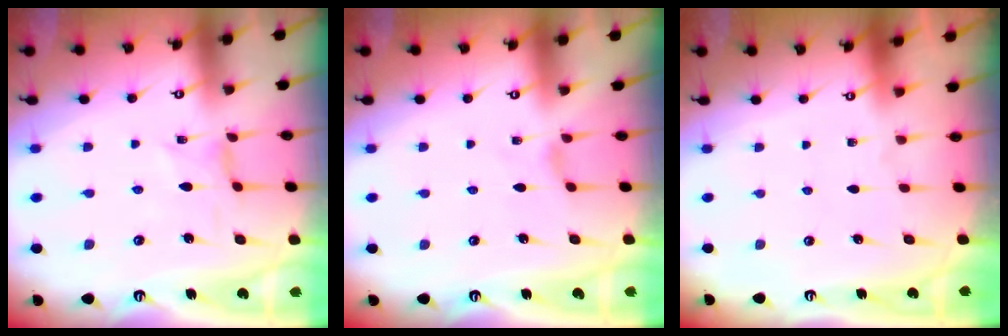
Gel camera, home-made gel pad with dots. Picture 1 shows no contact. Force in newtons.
{"total": 0.9, "press": 0.8, "slide": 0.4}
{"total": 0.0}